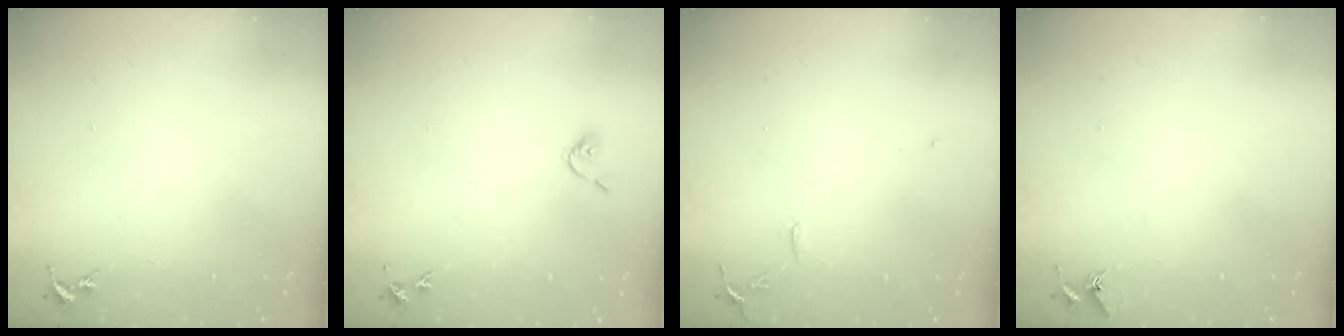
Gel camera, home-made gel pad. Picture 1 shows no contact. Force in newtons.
{"total": 3.8, "press": 3.7, "slide": 0.6}
{"total": 6.9, "press": 6.9, "slide": 0.6}
{"total": 5.7, "press": 5.7, "slide": 0.7}